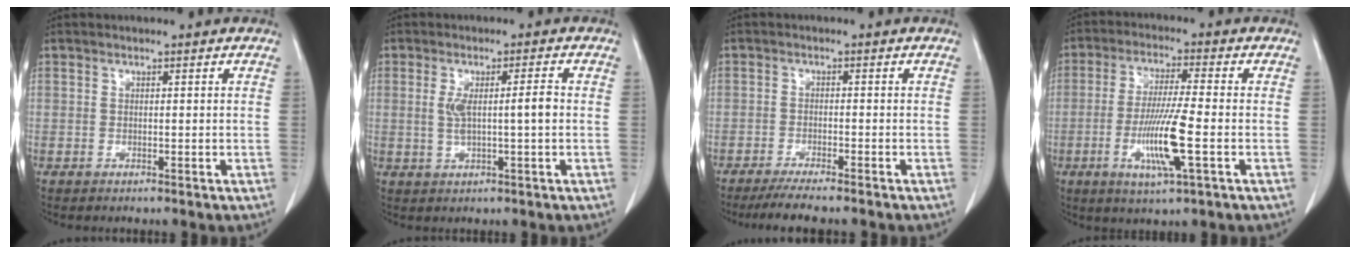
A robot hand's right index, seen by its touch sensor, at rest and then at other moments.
{"total": 4.8, "force": [0.1, 0.2, 4.8], "torque": [-0.088, 0.006, 0.007]}
{"total": 6.2, "force": [-5.3, 0.0, 3.3], "torque": [-0.045, -0.015, -0.086]}
{"total": 10.0, "force": [-2.8, 0.1, 9.6], "torque": [-0.188, -0.016, -0.054]}